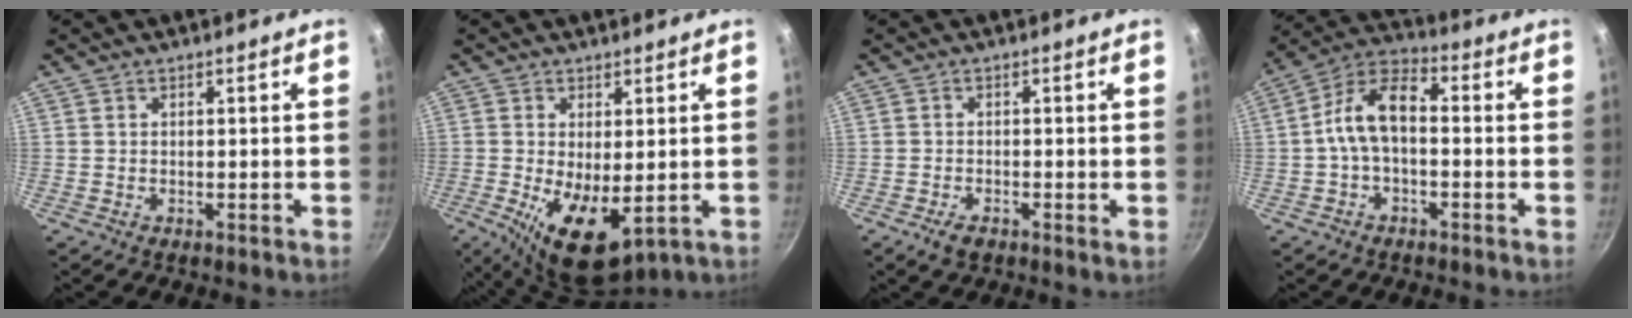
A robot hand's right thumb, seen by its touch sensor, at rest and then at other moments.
{"total": 9.9, "force": [-1.3, 4.5, 8.7], "torque": [-0.139, -0.016, -0.008]}
{"total": 2.9, "force": [-1.5, 1.3, 2.2], "torque": [-0.045, 0.003, -0.031]}
{"total": 9.7, "force": [-1.1, 5.2, 8.0], "torque": [-0.144, 0.043, -0.034]}